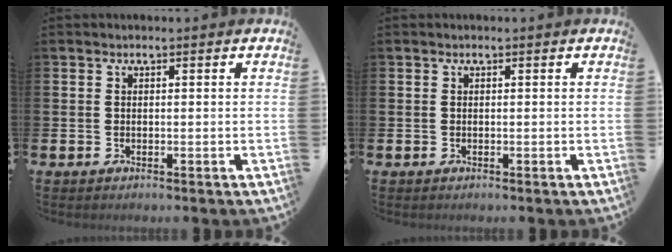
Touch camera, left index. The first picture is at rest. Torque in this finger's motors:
{"motor_torque": [0.00, 0.00, 0.00, 0.00]}